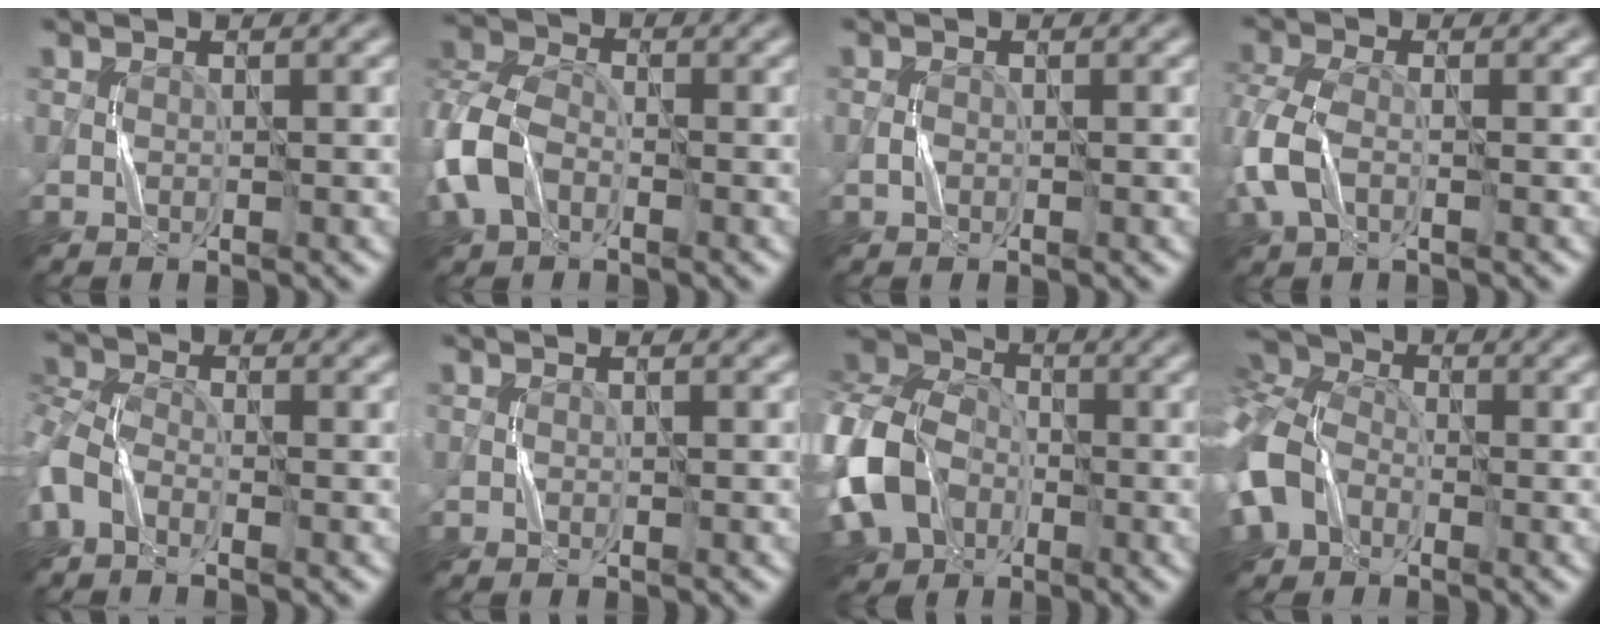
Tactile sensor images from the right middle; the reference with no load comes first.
{"total": 5.4, "force": [-1.9, 3.9, 3.1], "torque": [-0.074, 0.007, -0.049]}
{"total": 0.6, "force": [-0.3, 0.5, 0.3], "torque": [-0.003, 0.003, -0.007]}
{"total": 3.9, "force": [-1.0, 2.5, 2.8], "torque": [-0.079, 0.004, -0.031]}
{"total": 3.6, "force": [-1.2, 2.4, 2.4], "torque": [-0.058, 0.002, -0.041]}
{"total": 0.0}
{"total": 10.8, "force": [-3.2, 8.2, 6.4], "torque": [-0.149, -0.012, -0.066]}
{"total": 8.4, "force": [-2.2, 6.1, 5.4], "torque": [-0.133, -0.008, -0.057]}